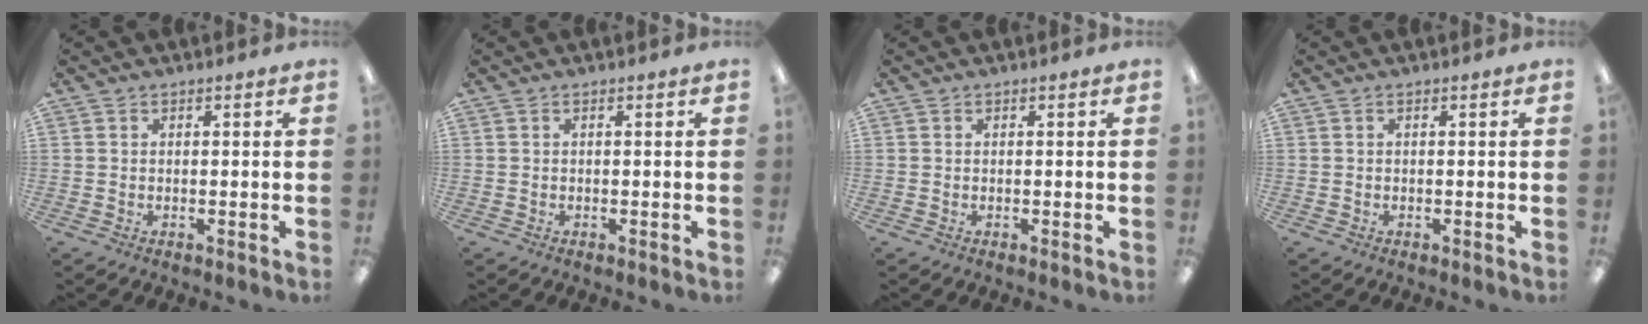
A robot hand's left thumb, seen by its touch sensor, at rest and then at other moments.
{"total": 0.0}
{"total": 0.0}
{"total": 0.0}